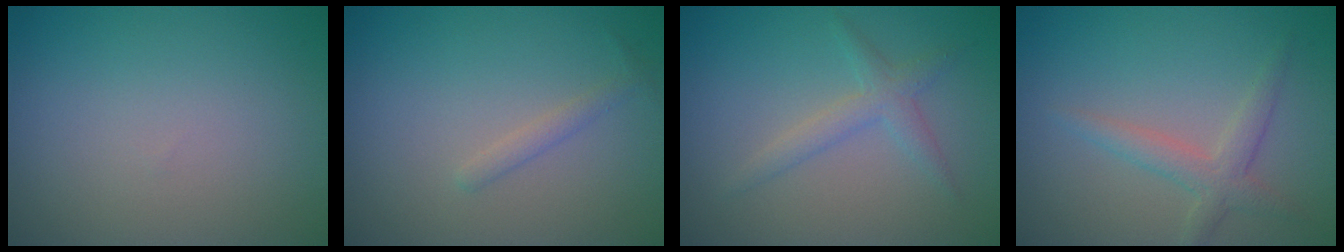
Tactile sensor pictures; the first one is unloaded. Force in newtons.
{"total": 1.1, "press": 1.1, "slide": 0.1}
{"total": 2.0, "press": 2.0, "slide": 0.1}
{"total": 2.4, "press": 2.4, "slide": 0.1}